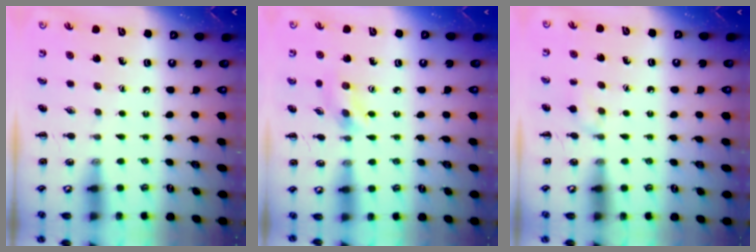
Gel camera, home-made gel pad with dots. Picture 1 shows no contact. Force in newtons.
{"total": 2.7, "press": 2.6, "slide": 0.6}
{"total": 6.6, "press": 6.2, "slide": 2.3}